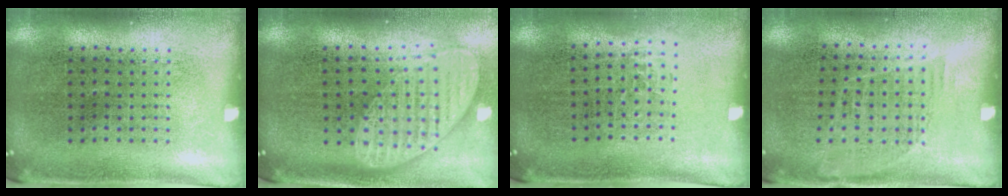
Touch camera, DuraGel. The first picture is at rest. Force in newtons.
{"total": 1.9, "press": 1.5, "slide": 1.1}
{"total": 0.6, "press": 0.4, "slide": 0.3}
{"total": 1.1, "press": 0.8, "slide": 0.6}